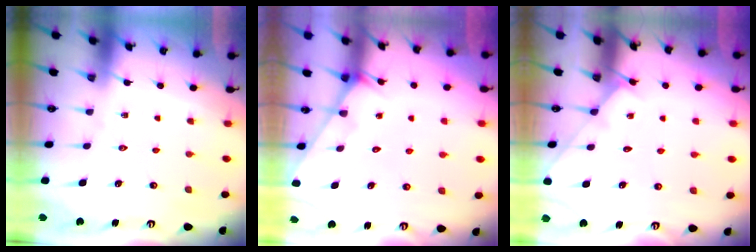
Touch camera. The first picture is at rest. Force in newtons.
{"total": 2.0, "press": 2.0, "slide": 0.1}
{"total": 2.9, "press": 2.9, "slide": 0.3}